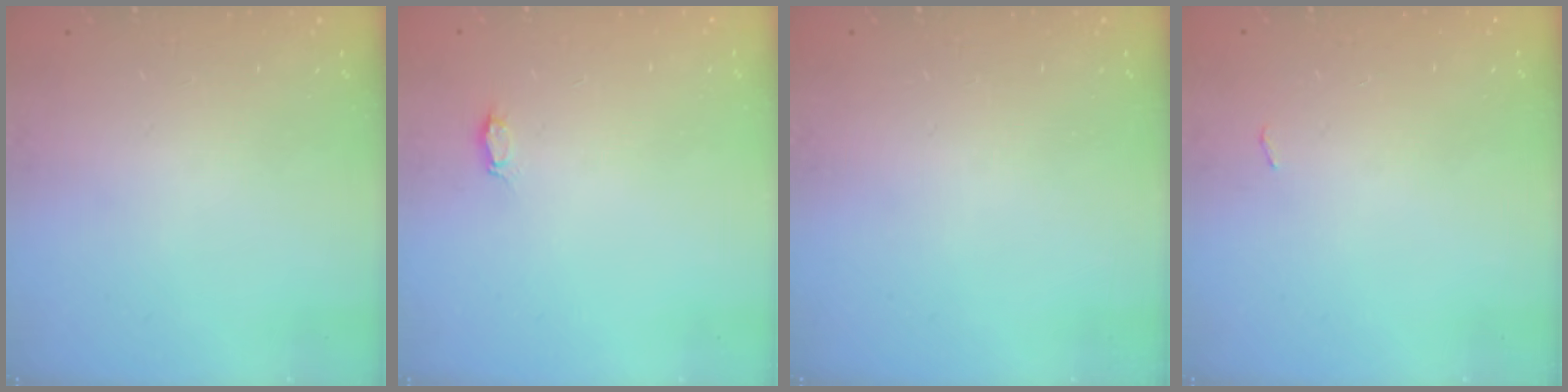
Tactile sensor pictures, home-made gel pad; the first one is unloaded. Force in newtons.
{"total": 2.1, "press": 2.1, "slide": 0.3}
{"total": 0.0}
{"total": 2.7, "press": 2.3, "slide": 1.4}